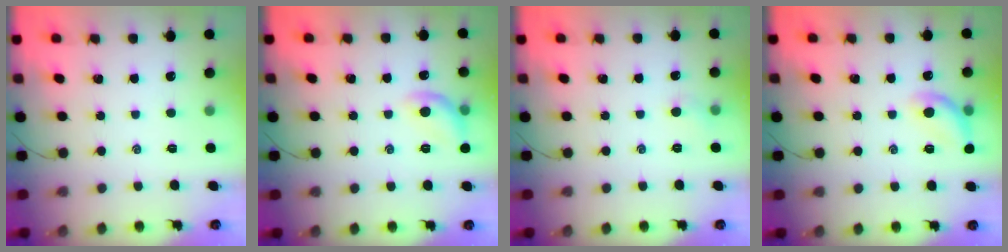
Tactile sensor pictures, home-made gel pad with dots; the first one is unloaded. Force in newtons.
{"total": 9.1, "press": 9.1, "slide": 0.8}
{"total": 3.3, "press": 3.2, "slide": 0.8}
{"total": 10.6, "press": 10.5, "slide": 1.5}